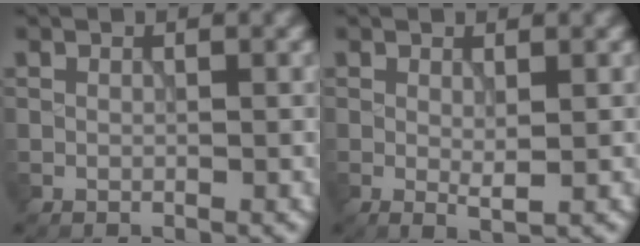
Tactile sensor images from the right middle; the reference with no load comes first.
{"total": 1.3, "force": [0.2, 0.1, 1.2], "torque": [-0.020, -0.005, 0.003]}